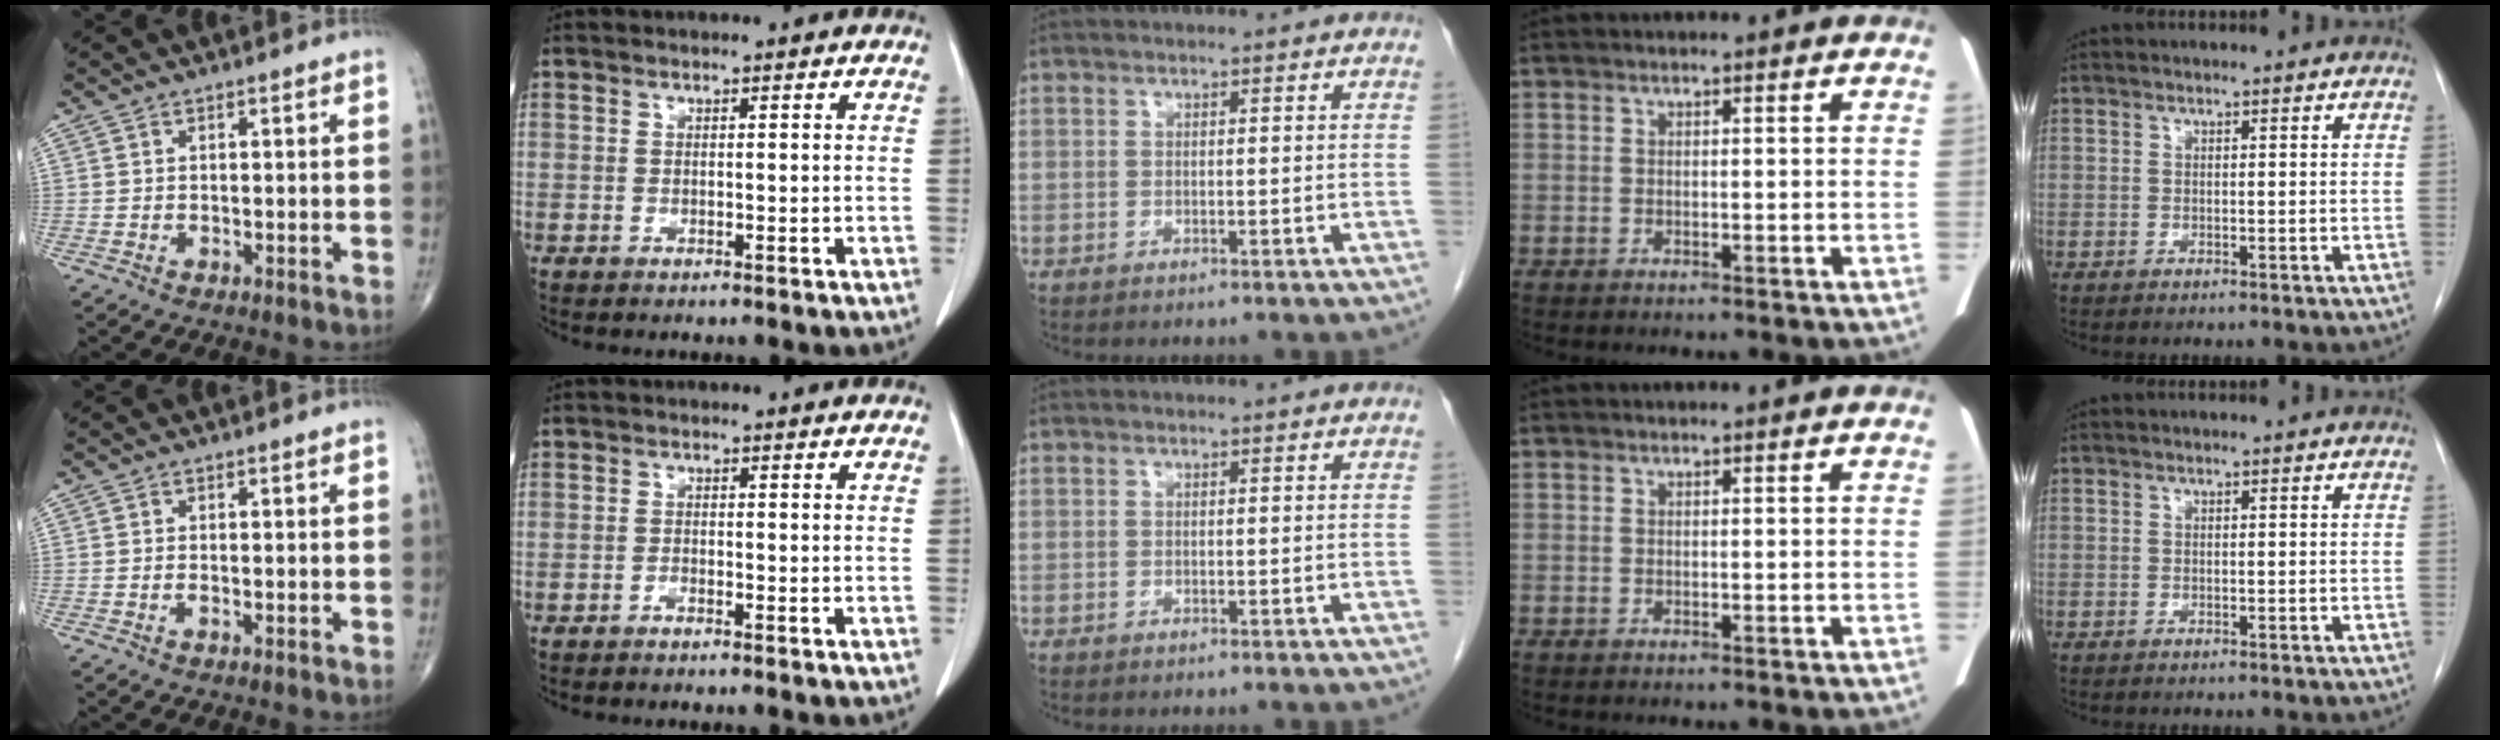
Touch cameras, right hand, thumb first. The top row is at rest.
{"thumb": {"total": 0.6, "force": [-0.2, 0.2, 0.5], "torque": [-0.011, -0.001, -0.004]}, "index": {"total": 0.7, "force": [-0.7, 0.0, 0.3], "torque": [-0.003, 0.001, -0.013]}}